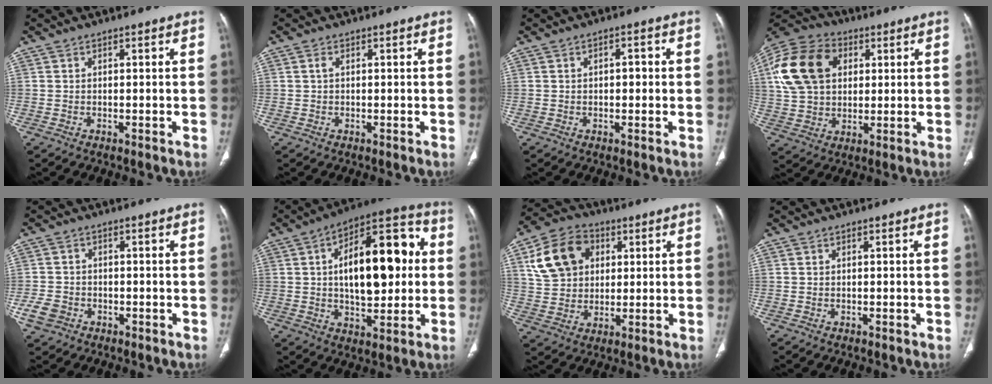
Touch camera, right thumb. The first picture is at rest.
{"total": 0.8, "force": [0.2, 0.6, 0.6], "torque": [-0.014, 0.004, 0.003]}
{"total": 2.0, "force": [0.1, 1.1, 1.6], "torque": [-0.018, 0.007, -0.002]}
{"total": 18.5, "force": [4.7, 13.5, 11.7], "torque": [-0.228, 0.015, 0.085]}
{"total": 4.4, "force": [-1.8, 3.6, 1.8], "torque": [-0.034, 0.014, -0.029]}
{"total": 21.2, "force": [2.5, 10.3, 18.4], "torque": [-0.245, 0.027, 0.033]}
{"total": 13.8, "force": [4.4, 10.7, 7.5], "torque": [-0.121, 0.008, 0.078]}
{"total": 0.0}